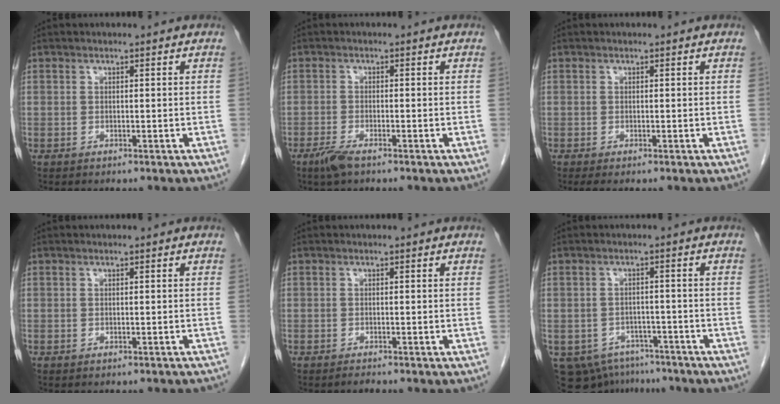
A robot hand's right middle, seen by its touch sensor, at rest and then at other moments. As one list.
[{"total": 2.9, "force": [-2.1, 0.6, 1.9], "torque": [-0.046, -0.005, -0.040]}, {"total": 1.0, "force": [-0.7, 0.1, 0.6], "torque": [-0.011, -0.004, -0.010]}, {"total": 2.7, "force": [-2.5, 0.7, 1.0], "torque": [-0.016, -0.006, -0.027]}, {"total": 0.7, "force": [-0.7, -0.1, 0.2], "torque": [-0.010, -0.003, -0.011]}, {"total": 10.3, "force": [-8.2, 5.8, 2.3], "torque": [-0.042, 0.007, -0.102]}]